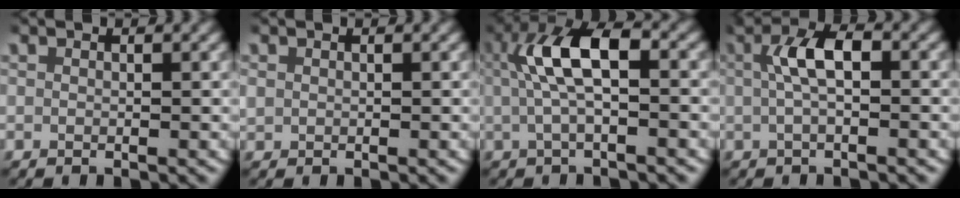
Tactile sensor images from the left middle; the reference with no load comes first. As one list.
[{"total": 1.0, "force": [0.2, 0.9, 0.3], "torque": [-0.015, 0.001, 0.006]}, {"total": 6.8, "force": [0.5, 2.8, 6.1], "torque": [-0.119, 0.011, 0.004]}, {"total": 3.5, "force": [0.1, 1.4, 3.3], "torque": [-0.064, 0.013, -0.004]}]